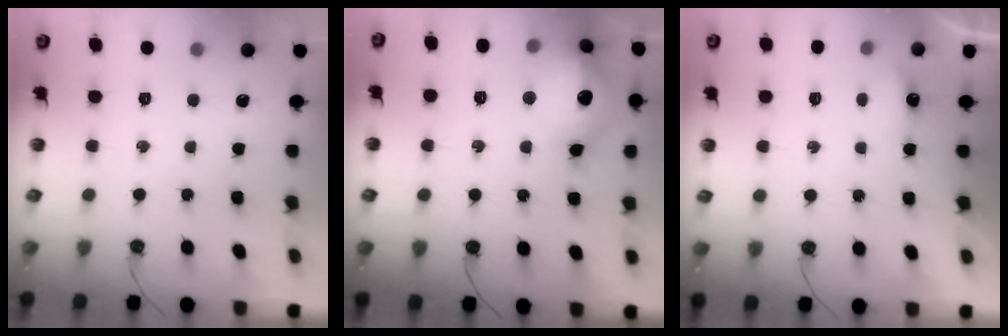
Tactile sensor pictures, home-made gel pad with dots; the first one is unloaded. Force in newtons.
{"total": 18.2, "press": 18.2, "slide": 1.5}
{"total": 3.6, "press": 3.5, "slide": 0.7}